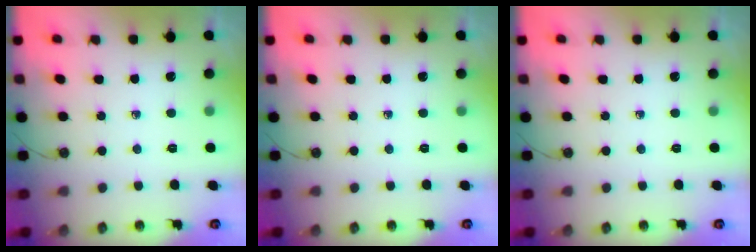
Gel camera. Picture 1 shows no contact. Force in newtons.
{"total": 0.0}
{"total": 0.0}